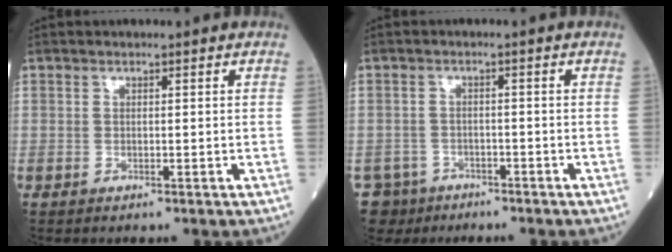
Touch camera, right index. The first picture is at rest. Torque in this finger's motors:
{"motor_torque": [0.67, -0.64, 0.30, 0.02]}